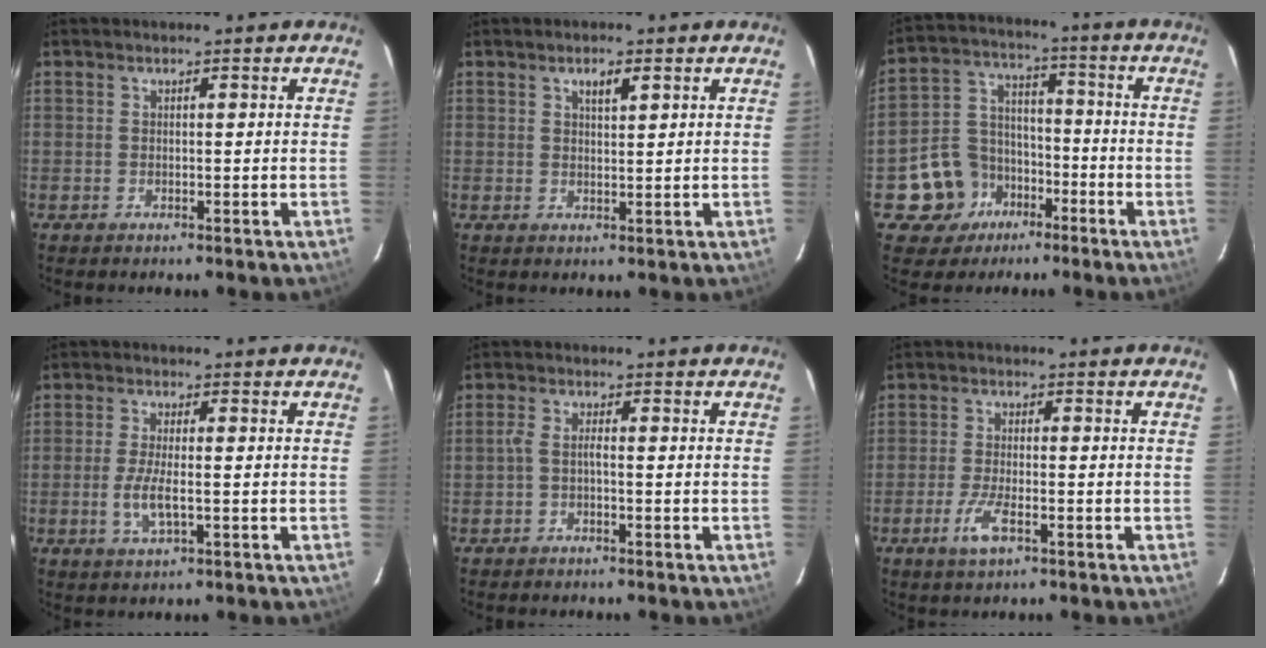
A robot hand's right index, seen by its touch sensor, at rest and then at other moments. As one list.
[{"total": 2.5, "force": [1.4, 0.8, 1.9], "torque": [-0.030, 0.004, 0.023]}, {"total": 11.0, "force": [-5.9, 9.0, 2.2], "torque": [-0.067, 0.041, -0.089]}, {"total": 5.0, "force": [-1.3, 1.3, 4.7], "torque": [-0.098, -0.008, -0.025]}, {"total": 1.7, "force": [-0.9, 0.2, 1.5], "torque": [-0.032, 0.003, -0.019]}, {"total": 4.9, "force": [-2.5, 1.2, 4.0], "torque": [-0.092, -0.009, -0.050]}]